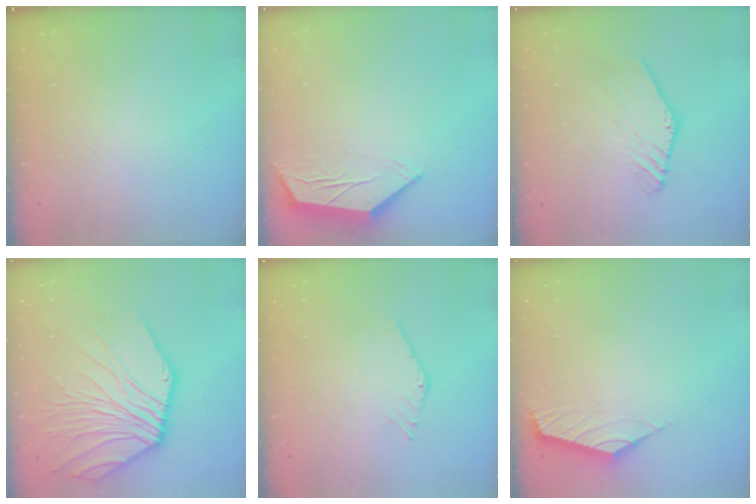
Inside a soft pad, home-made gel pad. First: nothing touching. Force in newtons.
{"total": 4.2, "press": 4.1, "slide": 0.3}
{"total": 1.0, "press": 0.9, "slide": 0.2}
{"total": 10.1, "press": 9.9, "slide": 1.9}
{"total": 1.9, "press": 1.9, "slide": 0.1}
{"total": 2.5, "press": 2.5, "slide": 0.6}